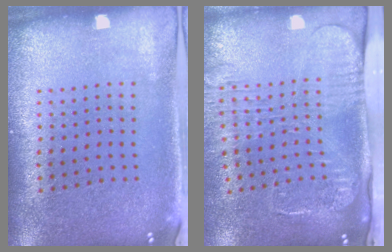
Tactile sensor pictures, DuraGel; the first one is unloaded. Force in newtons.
{"total": 2.6, "press": 2.1, "slide": 1.7}